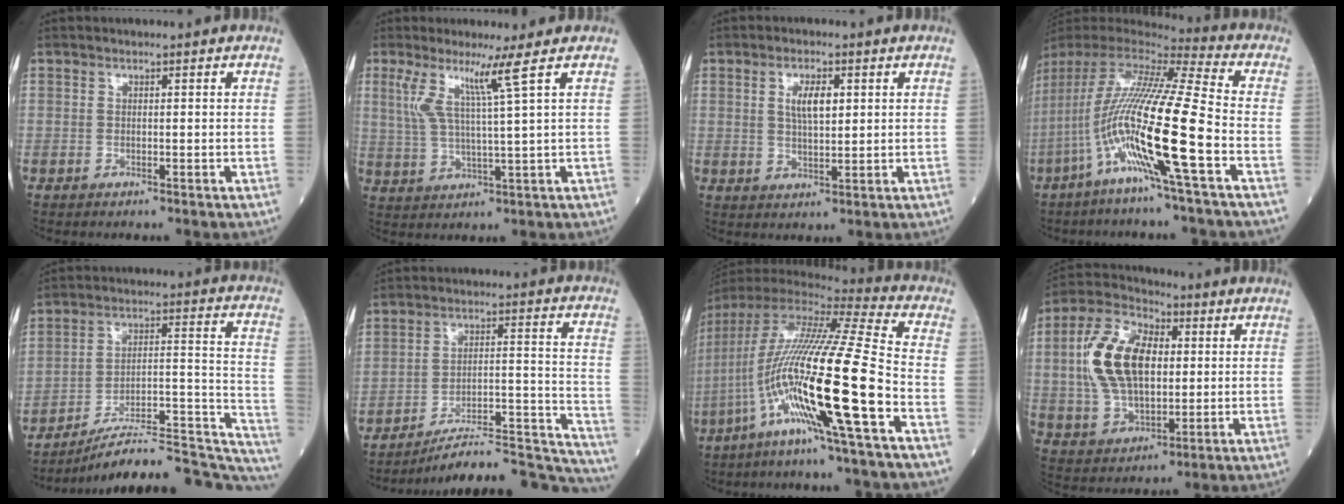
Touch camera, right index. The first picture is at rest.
{"total": 6.3, "force": [3.1, -1.7, 5.2], "torque": [-0.109, -0.005, 0.067]}
{"total": 4.6, "force": [1.4, 1.5, 4.1], "torque": [-0.079, 0.001, 0.026]}
{"total": 20.3, "force": [-6.4, -0.5, 19.2], "torque": [-0.406, -0.025, -0.136]}
{"total": 24.8, "force": [-22.6, 3.2, 9.5], "torque": [-0.074, 0.035, -0.320]}
{"total": 21.9, "force": [-21.0, 1.0, 6.0], "torque": [-0.027, 0.032, -0.295]}
{"total": 22.9, "force": [-7.3, -0.5, 21.7], "torque": [-0.447, -0.032, -0.151]}
{"total": 14.7, "force": [2.1, 7.9, 12.2], "torque": [-0.267, 0.026, 0.042]}